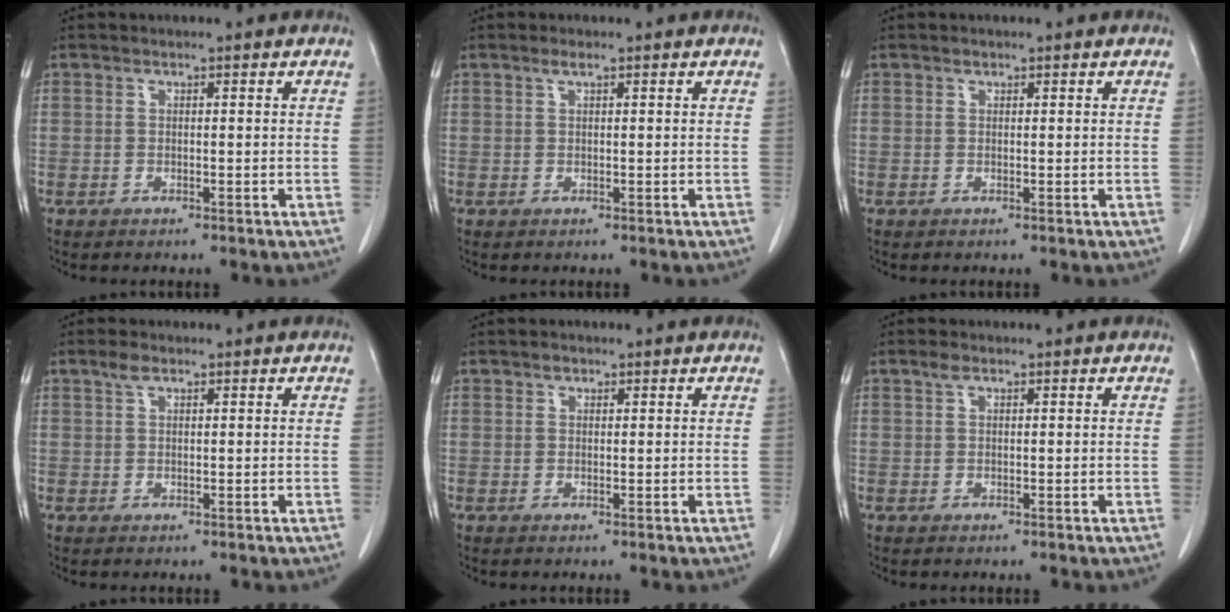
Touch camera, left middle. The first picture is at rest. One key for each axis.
{"total": 0.9, "fx": 0.6, "fy": 0.1, "fz": 0.7, "tx": -0.015, "ty": 0.003, "tz": 0.011}
{"total": 0.0}
{"total": 1.5, "fx": 1.0, "fy": 0.6, "fz": 1.0, "tx": -0.020, "ty": 0.008, "tz": 0.018}
{"total": 0.7, "fx": 0.5, "fy": 0.5, "fz": 0.2, "tx": -0.002, "ty": 0.000, "tz": 0.006}
{"total": 1.0, "fx": 0.6, "fy": 0.4, "fz": 0.6, "tx": -0.012, "ty": 0.009, "tz": 0.010}